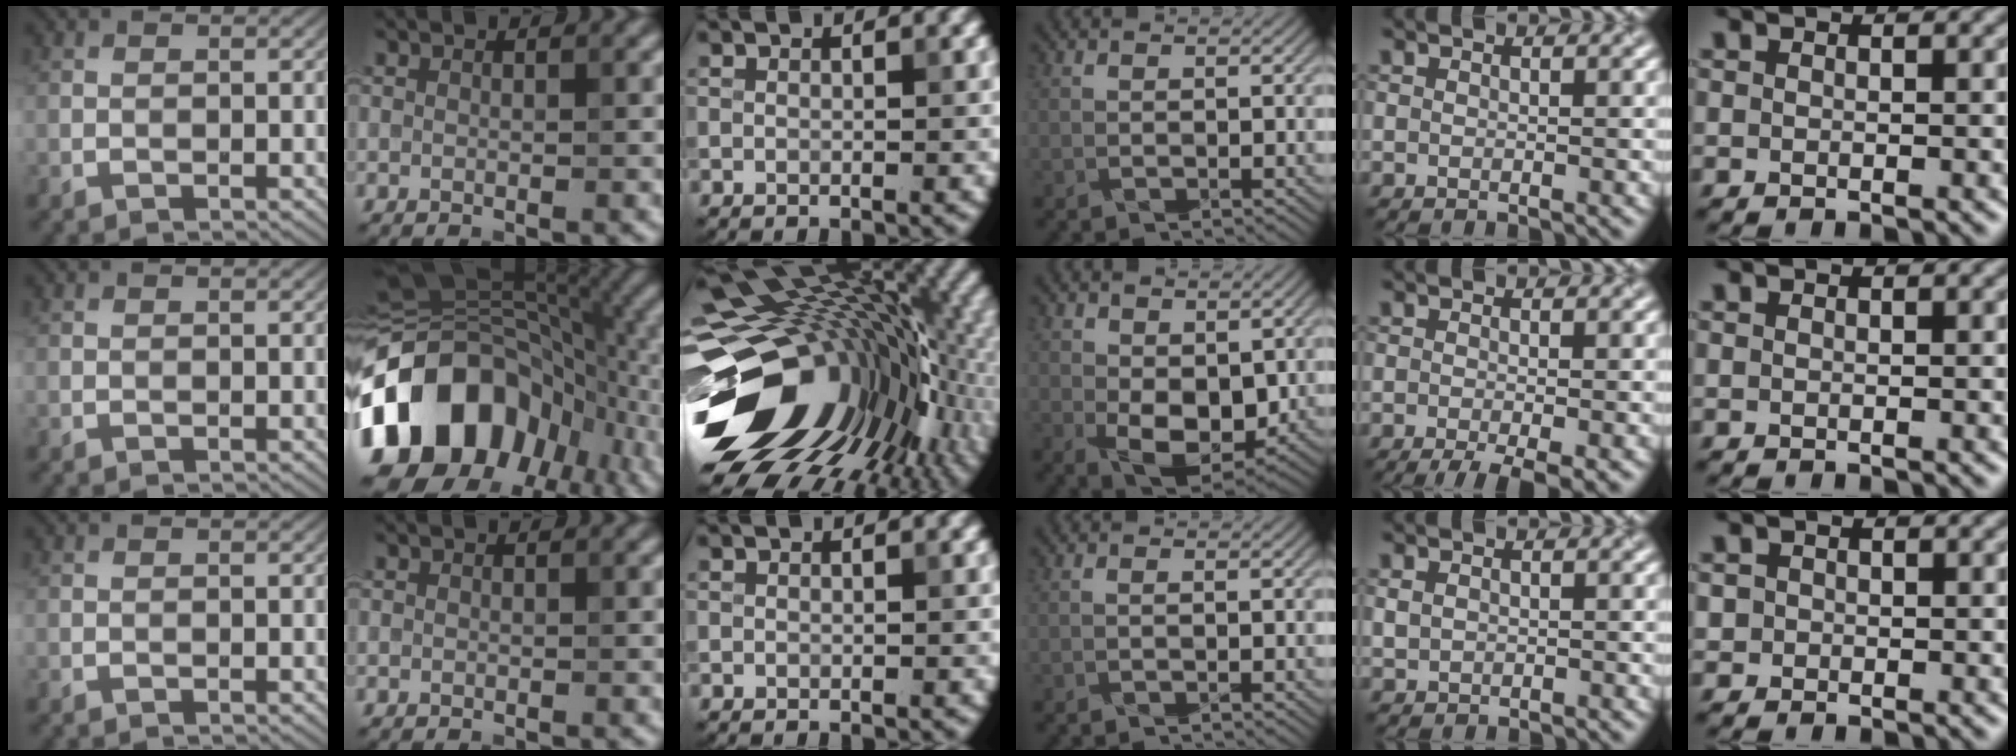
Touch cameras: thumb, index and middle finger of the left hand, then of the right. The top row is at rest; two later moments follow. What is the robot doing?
{"motion": "fold", "object": "paper towel"}